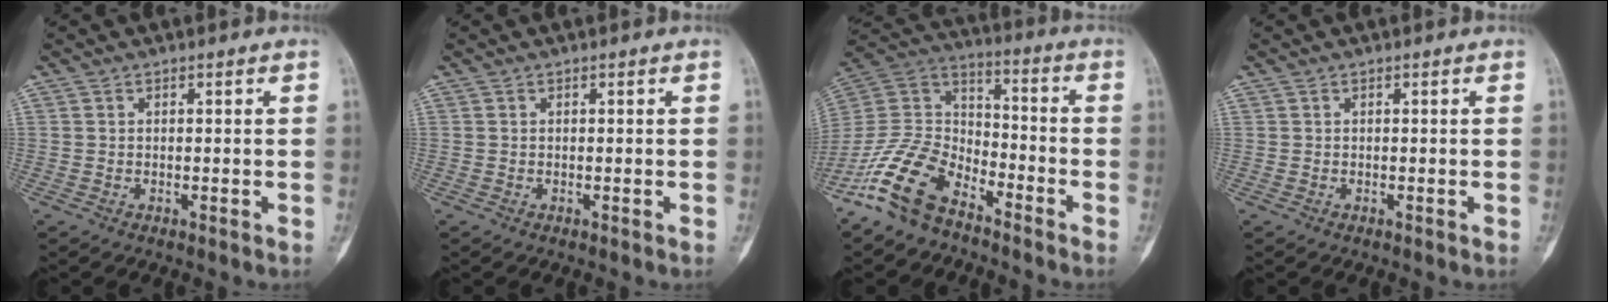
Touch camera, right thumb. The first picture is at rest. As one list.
[{"total": 0.0}, {"total": 15.1, "force": [-10.4, 7.8, 7.7], "torque": [-0.143, 0.074, -0.210]}, {"total": 0.0}]